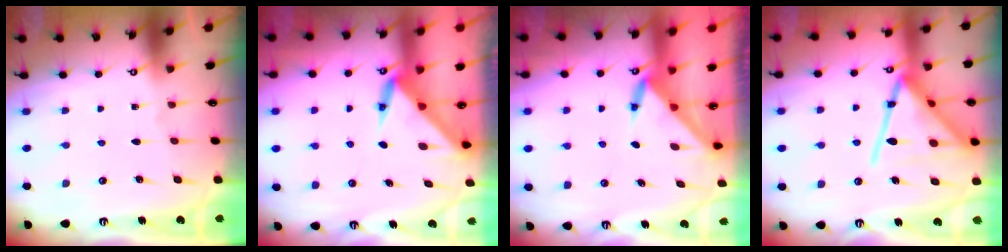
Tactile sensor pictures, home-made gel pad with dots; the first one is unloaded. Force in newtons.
{"total": 3.6, "press": 3.6, "slide": 0.2}
{"total": 3.6, "press": 3.5, "slide": 0.3}
{"total": 19.5, "press": 19.4, "slide": 1.7}